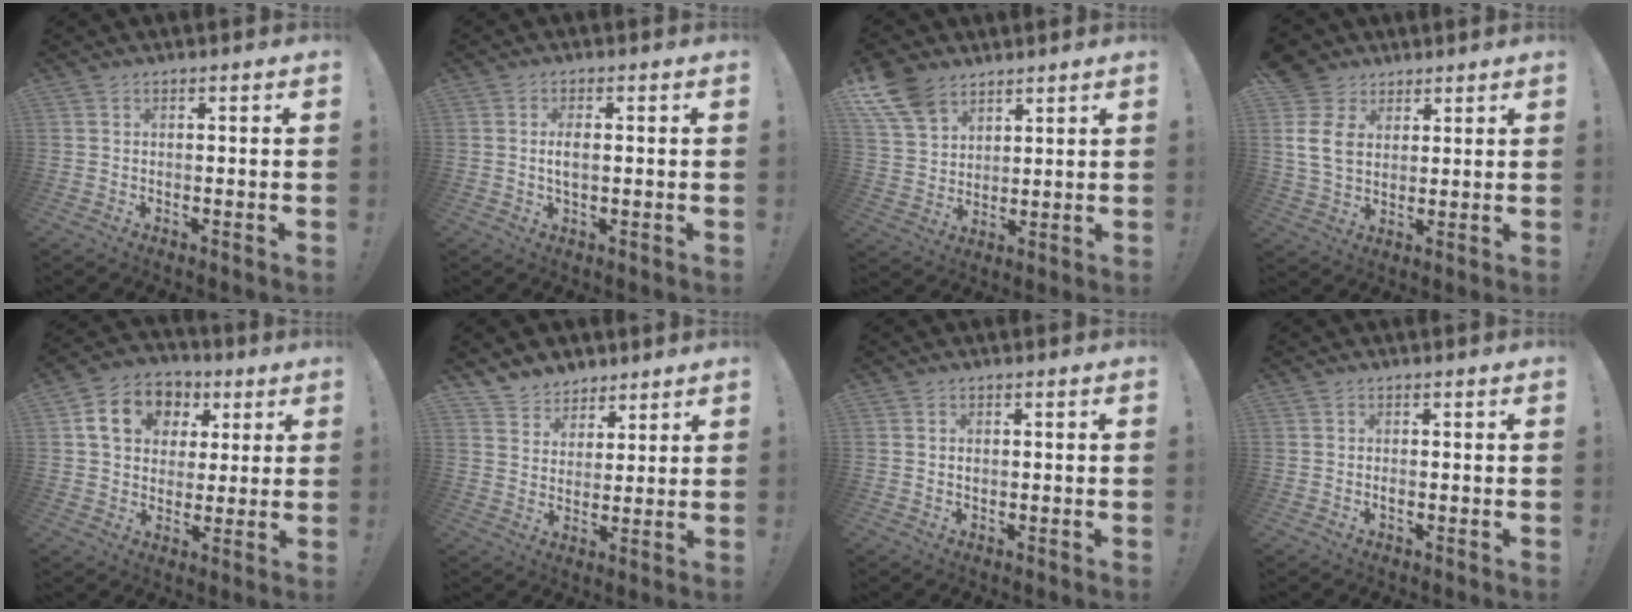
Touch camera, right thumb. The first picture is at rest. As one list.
[{"total": 3.3, "force": [-0.1, 1.3, 3.0], "torque": [-0.046, 0.001, -0.005]}, {"total": 11.6, "force": [7.9, 7.1, 4.7], "torque": [-0.102, -0.041, 0.155]}, {"total": 12.2, "force": [4.3, 9.6, 6.1], "torque": [-0.115, -0.019, 0.088]}, {"total": 13.8, "force": [4.6, 11.1, 6.8], "torque": [-0.093, -0.007, 0.092]}, {"total": 7.1, "force": [5.4, 4.6, 0.1], "torque": [-0.009, -0.050, 0.108]}, {"total": 1.0, "force": [0.2, 0.9, 0.4], "torque": [-0.004, 0.001, 0.001]}, {"total": 2.3, "force": [0.5, 2.2, 0.3], "torque": [0.004, -0.008, 0.008]}]